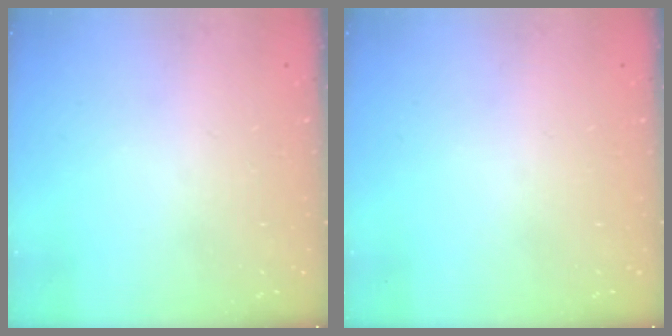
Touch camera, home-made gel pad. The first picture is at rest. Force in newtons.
{"total": 0.0}